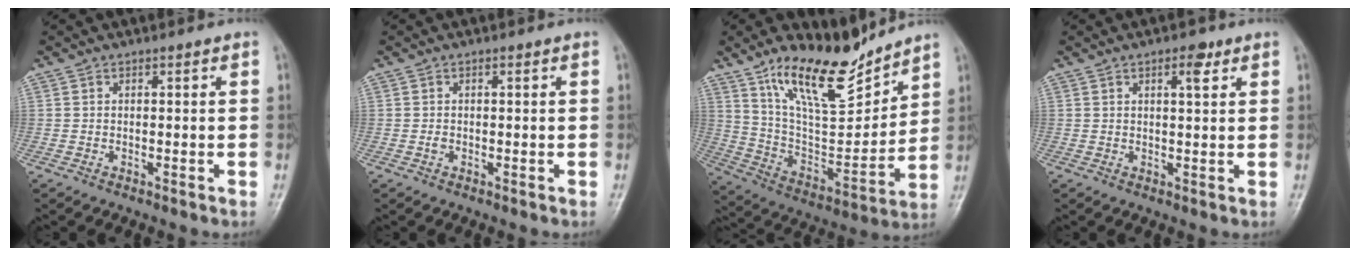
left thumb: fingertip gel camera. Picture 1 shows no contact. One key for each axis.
{"total": 0.8, "fx": -0.1, "fy": 0.5, "fz": 0.5, "tx": -0.007, "ty": 0.000, "tz": -0.002}
{"total": 17.8, "fx": 13.5, "fy": 5.9, "fz": 9.9, "tx": -0.125, "ty": -0.085, "tz": 0.249}
{"total": 3.2, "fx": 1.7, "fy": 1.2, "fz": 2.4, "tx": -0.029, "ty": -0.006, "tz": 0.025}